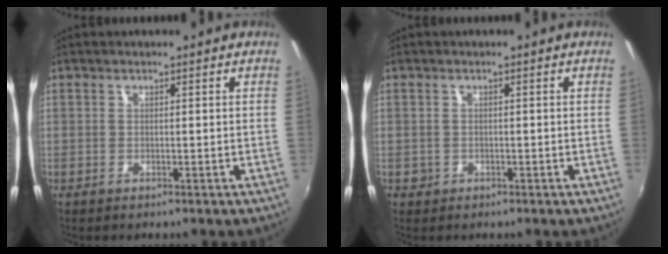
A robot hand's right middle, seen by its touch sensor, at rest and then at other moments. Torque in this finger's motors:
{"motor_torque": [0.18, -0.14, 0.01, 0.01]}